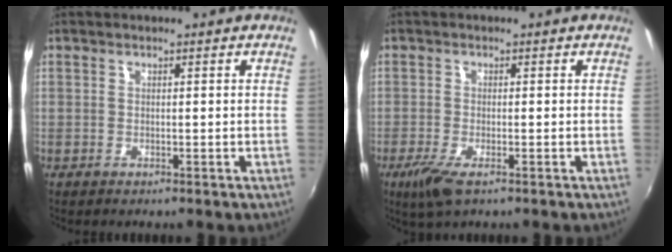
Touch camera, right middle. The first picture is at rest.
{"total": 5.0, "force": [-2.9, 1.3, 3.9], "torque": [-0.089, -0.018, -0.055]}